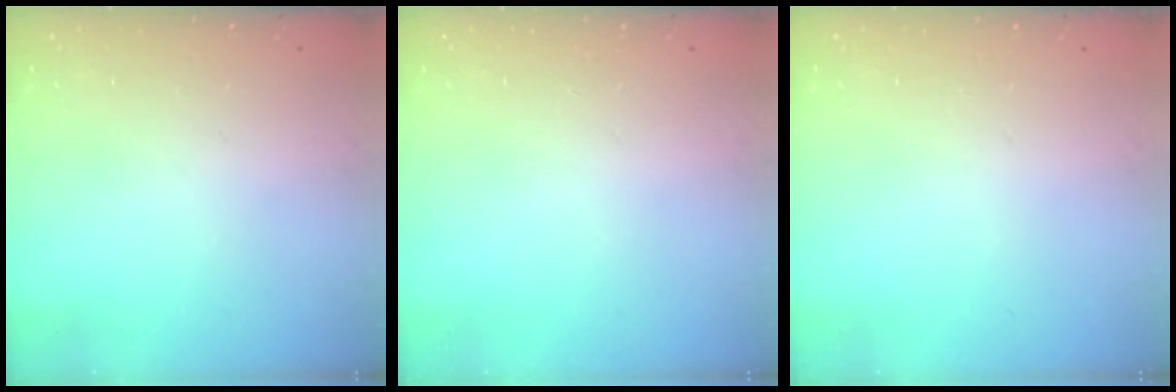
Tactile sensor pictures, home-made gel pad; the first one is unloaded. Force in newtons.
{"total": 0.0}
{"total": 0.0}